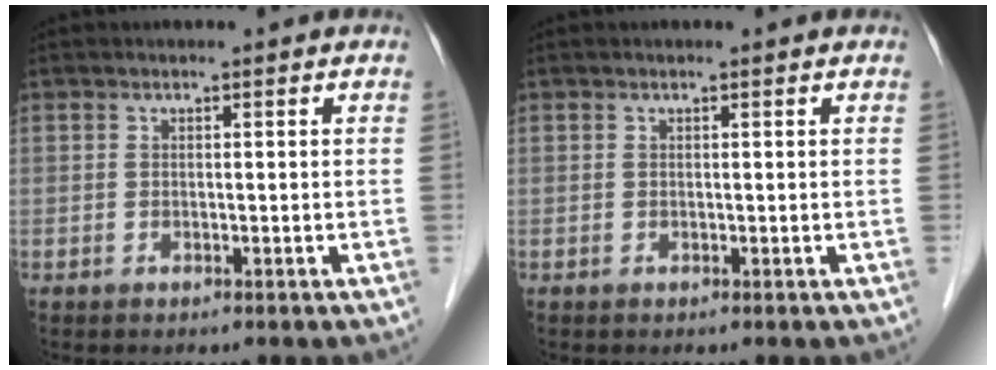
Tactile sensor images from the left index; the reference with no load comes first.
{"total": 0.0}